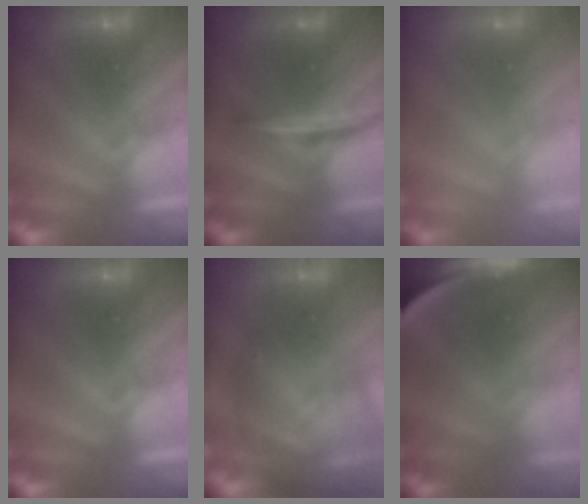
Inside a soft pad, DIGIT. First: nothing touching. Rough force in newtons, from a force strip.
{"total": 1.7}
{"total": 5.6}
{"total": 0.0}
{"total": 9.2}
{"total": 7.8}